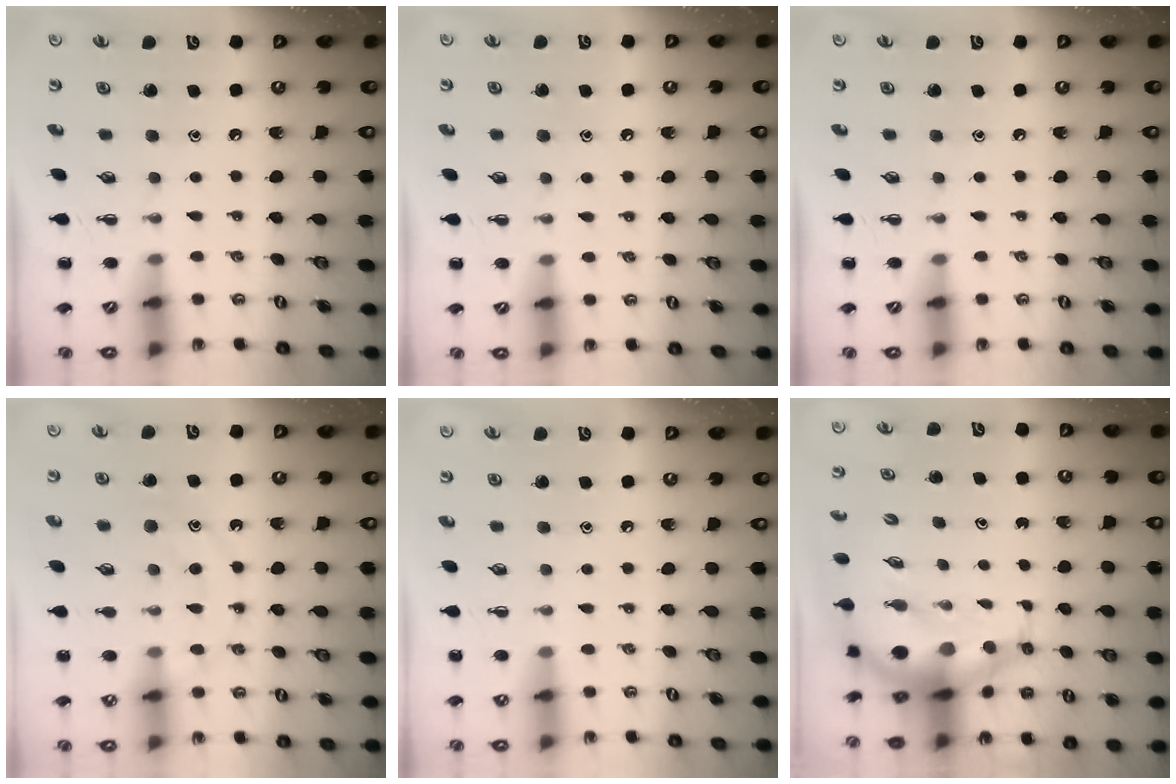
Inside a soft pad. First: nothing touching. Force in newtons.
{"total": 5.2, "press": 4.9, "slide": 1.6}
{"total": 0.0}
{"total": 11.8, "press": 11.8, "slide": 0.7}
{"total": 7.0, "press": 6.6, "slide": 2.4}
{"total": 9.8, "press": 9.5, "slide": 2.3}